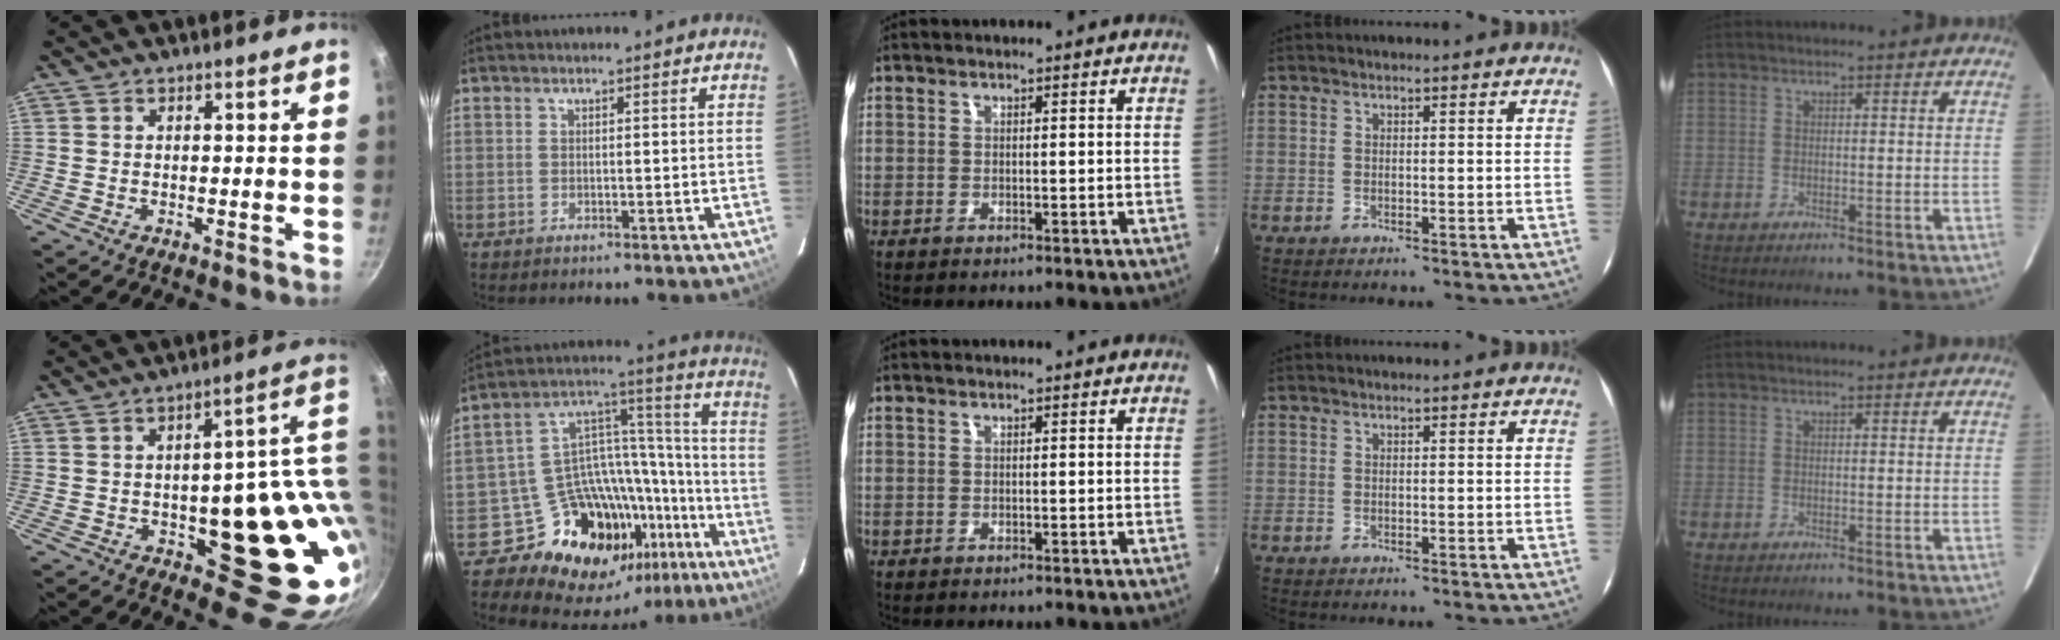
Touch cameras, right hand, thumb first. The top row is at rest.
{"thumb": {"total": 21.3, "force": [0.5, 10.4, 18.6], "torque": [-0.182, -0.015, 0.019]}, "index": {"total": 21.7, "force": [-12.9, 14.0, 10.4], "torque": [-0.152, 0.068, -0.181]}}